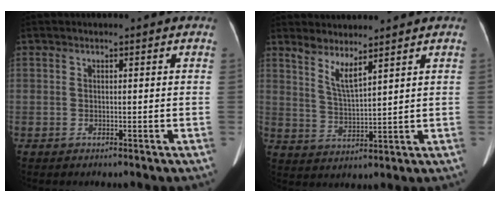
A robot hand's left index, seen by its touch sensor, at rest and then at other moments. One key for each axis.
{"total": 3.9, "fx": 3.0, "fy": 0.2, "fz": 2.5, "tx": -0.053, "ty": -0.013, "tz": 0.066}